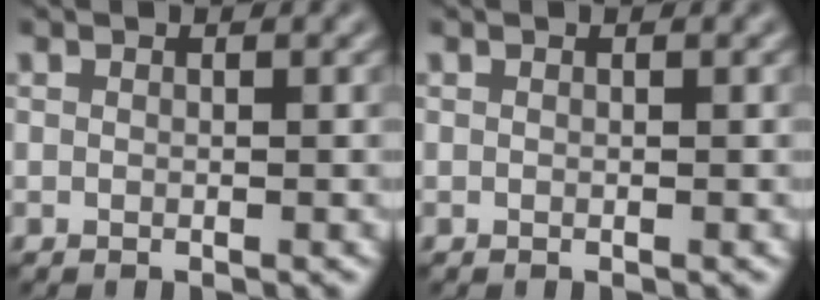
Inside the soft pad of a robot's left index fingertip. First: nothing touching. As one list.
[{"total": 0.0}]